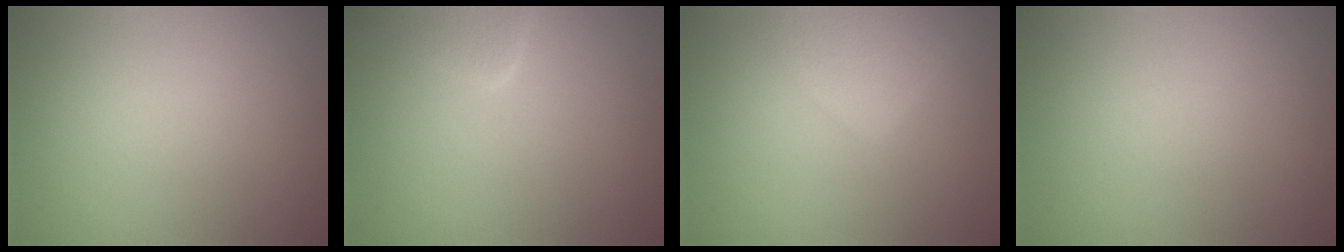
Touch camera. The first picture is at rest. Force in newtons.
{"total": 2.3, "press": 2.3, "slide": 0.1}
{"total": 2.7, "press": 2.7, "slide": 0.1}
{"total": 0.0}